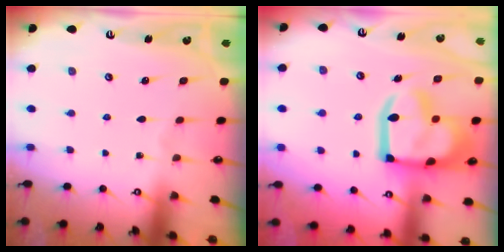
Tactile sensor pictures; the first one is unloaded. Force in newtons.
{"total": 15.7, "press": 15.6, "slide": 2.0}